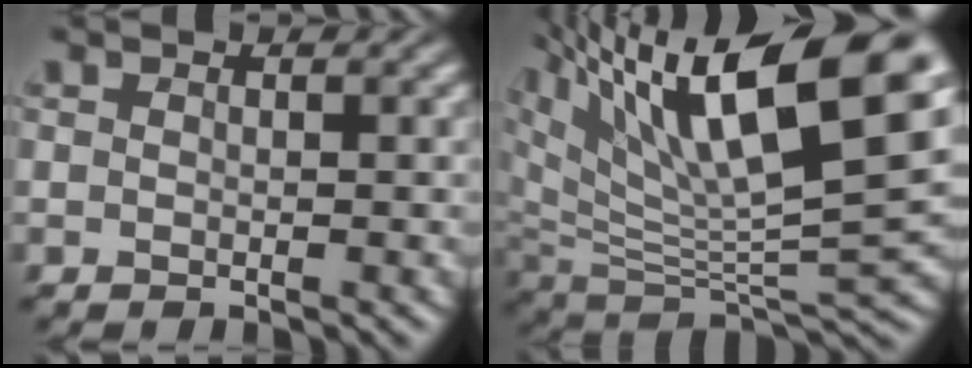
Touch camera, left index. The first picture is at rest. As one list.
[{"total": 16.1, "force": [8.5, 5.3, 12.6], "torque": [-0.250, 0.032, 0.154]}]